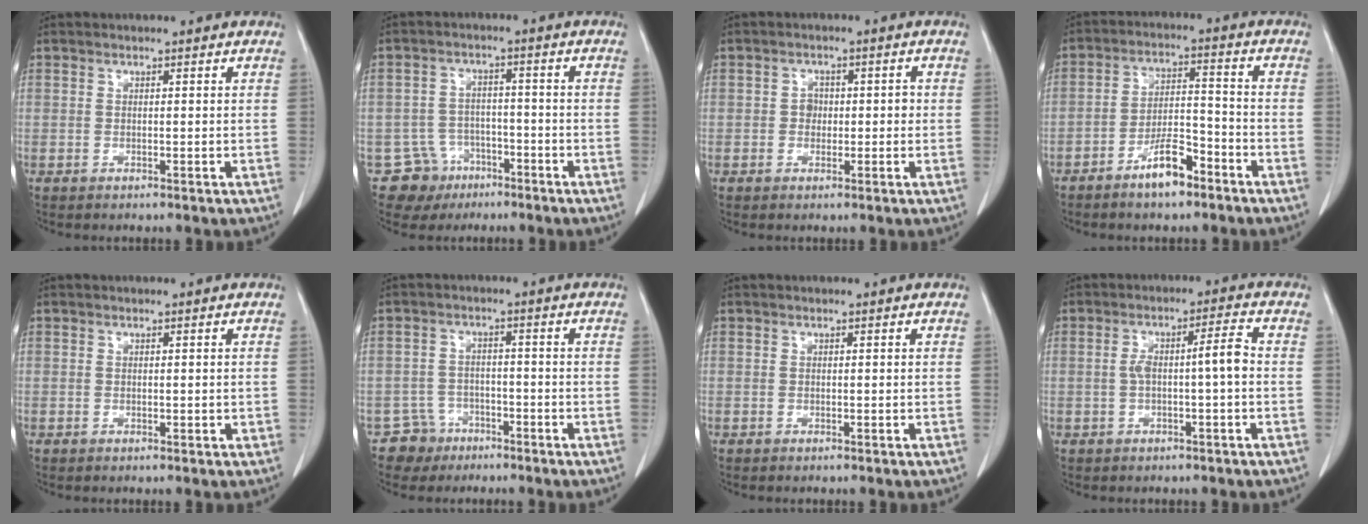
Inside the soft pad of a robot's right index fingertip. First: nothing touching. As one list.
[{"total": 6.1, "force": [-3.6, 4.9, -0.2], "torque": [0.015, 0.011, -0.052]}, {"total": 2.5, "force": [-0.2, 2.0, 1.5], "torque": [-0.017, 0.009, -0.004]}, {"total": 7.2, "force": [-4.9, 2.1, 4.9], "torque": [-0.087, 0.009, -0.085]}, {"total": 0.7, "force": [0.0, 0.5, 0.5], "torque": [-0.007, 0.002, 0.004]}, {"total": 4.2, "force": [-2.8, 3.1, -0.5], "torque": [0.019, 0.013, -0.044]}, {"total": 0.0}, {"total": 5.3, "force": [-0.4, 0.4, 5.3], "torque": [-0.096, 0.022, -0.004]}]